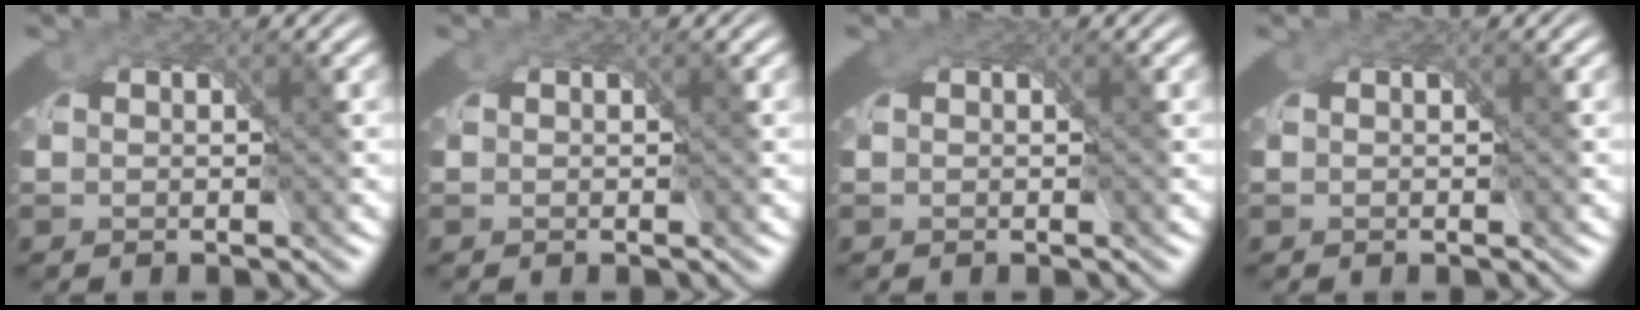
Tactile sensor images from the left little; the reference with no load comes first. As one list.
[{"total": 0.0}, {"total": 0.9, "force": [0.3, 0.7, 0.5], "torque": [-0.004, -0.001, 0.001]}, {"total": 0.0}]